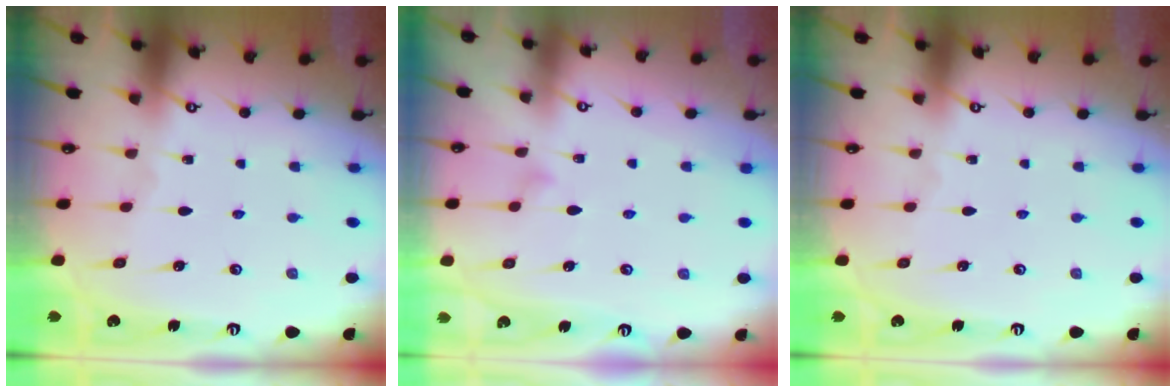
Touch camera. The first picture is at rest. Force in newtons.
{"total": 7.5, "press": 7.5, "slide": 0.3}
{"total": 0.0}